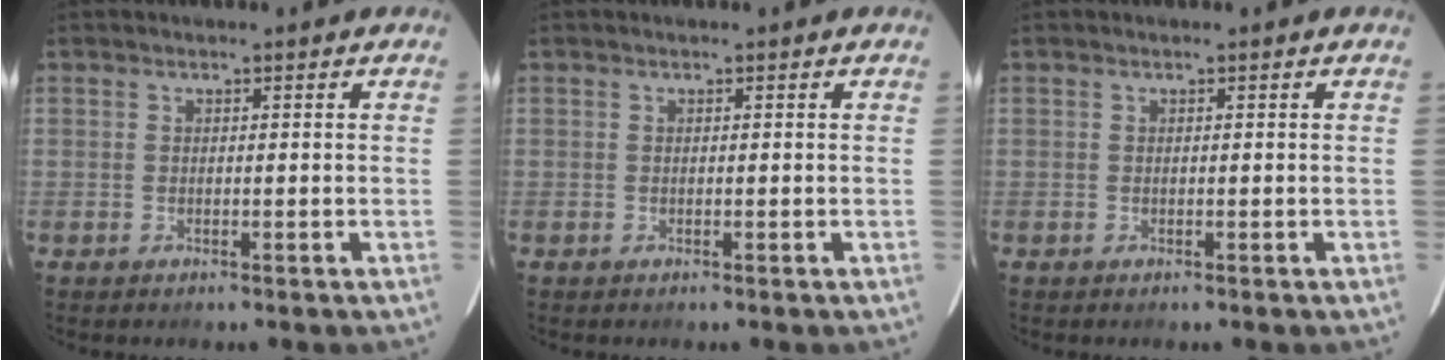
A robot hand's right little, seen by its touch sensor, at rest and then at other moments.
{"total": 0.0}
{"total": 0.0}